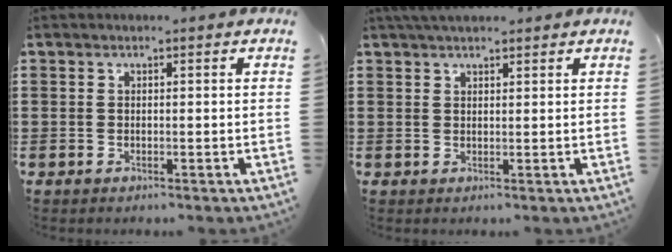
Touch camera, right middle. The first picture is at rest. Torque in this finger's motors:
{"motor_torque": [0.13, -0.23, 0.26, 0.09]}